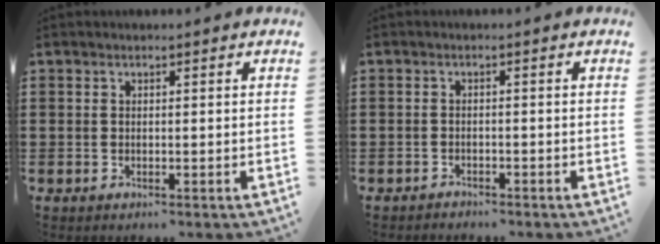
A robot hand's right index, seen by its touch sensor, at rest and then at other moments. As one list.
[{"total": 1.2, "force": [-1.2, 0.3, 0.0], "torque": [-0.004, 0.002, -0.027]}]